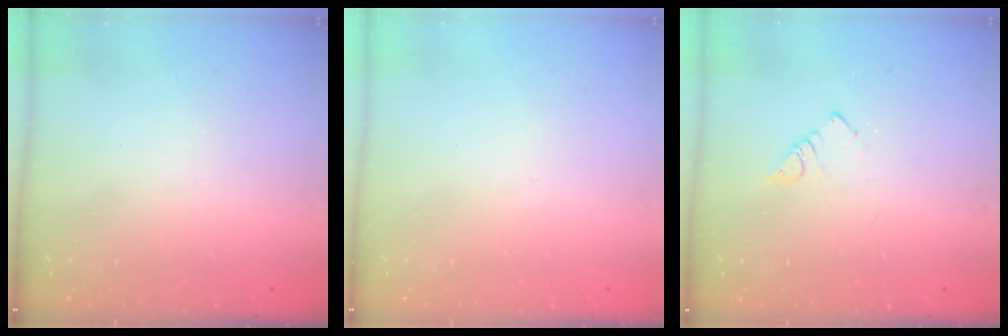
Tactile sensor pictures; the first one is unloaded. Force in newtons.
{"total": 1.6, "press": 1.5, "slide": 0.1}
{"total": 2.8, "press": 2.8, "slide": 0.3}